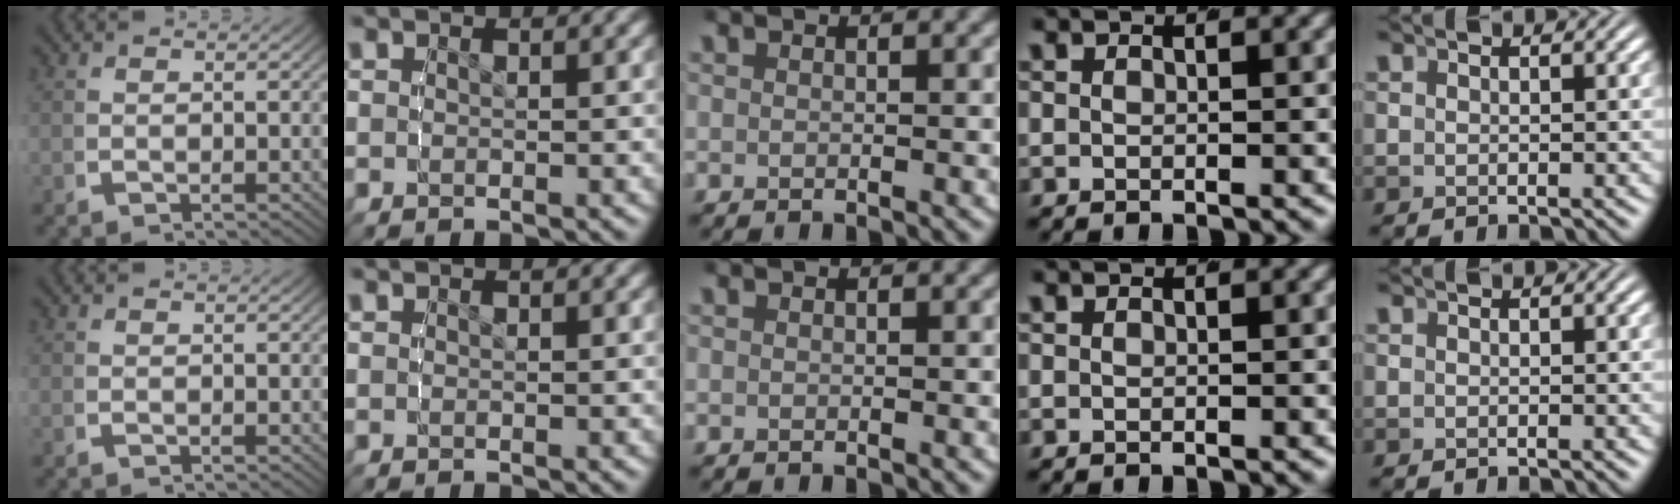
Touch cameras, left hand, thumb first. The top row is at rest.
{}